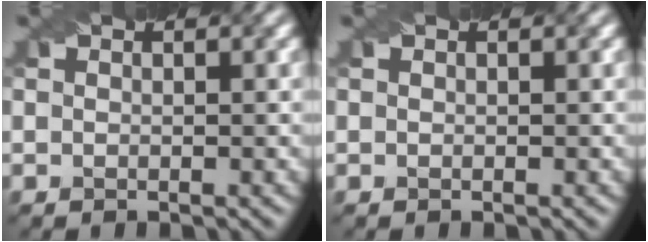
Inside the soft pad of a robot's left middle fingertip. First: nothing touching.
{"total": 0.0}